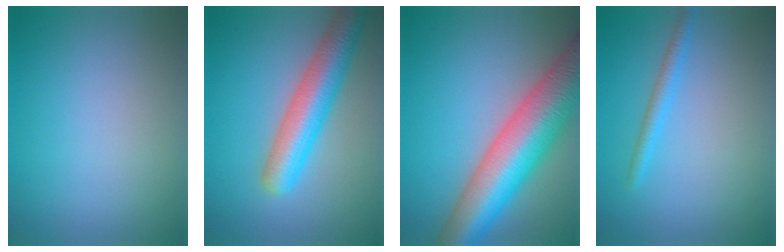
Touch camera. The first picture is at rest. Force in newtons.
{"total": 6.3, "press": 6.3, "slide": 0.4}
{"total": 12.1, "press": 12.1, "slide": 0.5}
{"total": 1.7, "press": 1.7, "slide": 0.1}